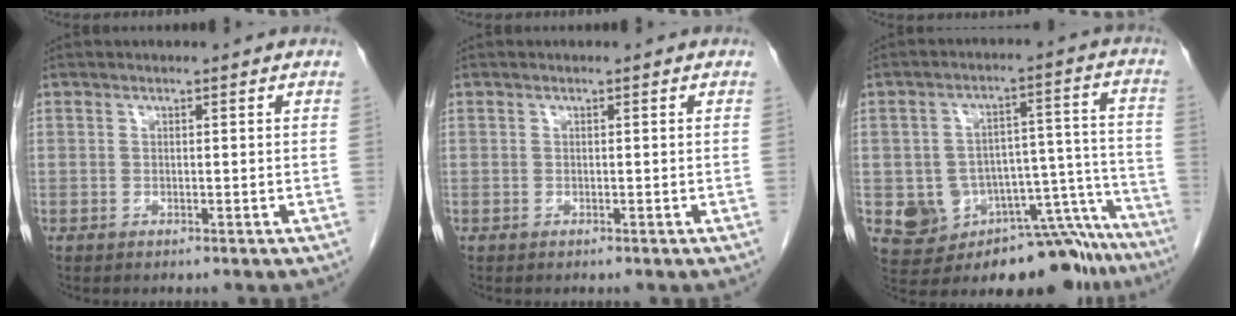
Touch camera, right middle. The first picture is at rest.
{"total": 0.0}
{"total": 16.1, "force": [-12.2, 7.4, 7.4], "torque": [-0.040, 0.077, -0.151]}